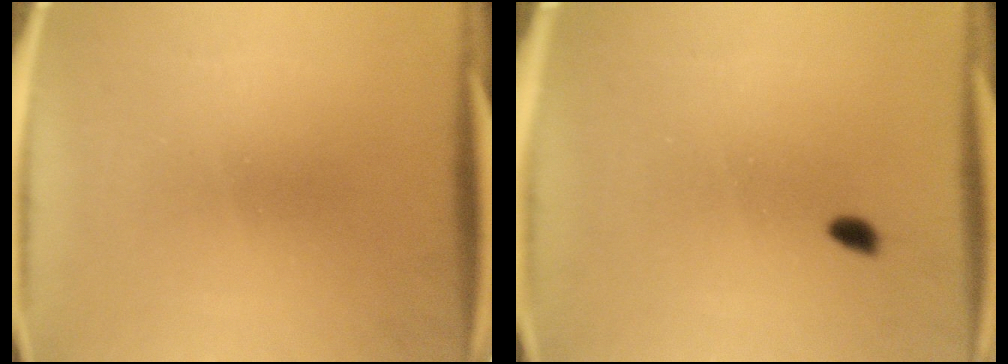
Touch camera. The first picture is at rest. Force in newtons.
{"total": 1.5}